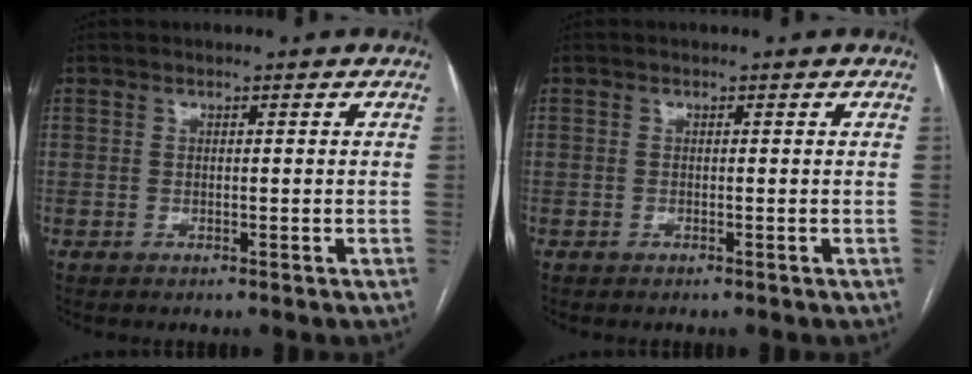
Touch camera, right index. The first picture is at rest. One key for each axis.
{"total": 0.0}